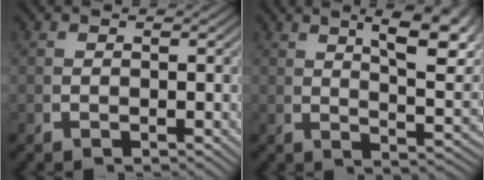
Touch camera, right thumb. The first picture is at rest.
{"total": 9.2, "force": [4.4, 3.2, 7.5], "torque": [-0.086, 0.011, 0.066]}